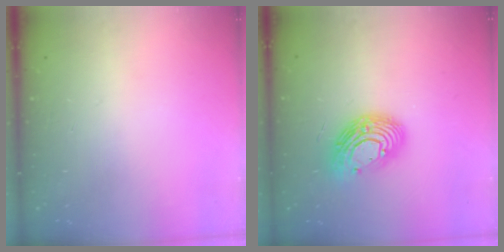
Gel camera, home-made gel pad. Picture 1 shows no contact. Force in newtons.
{"total": 12.9, "press": 12.9, "slide": 1.2}